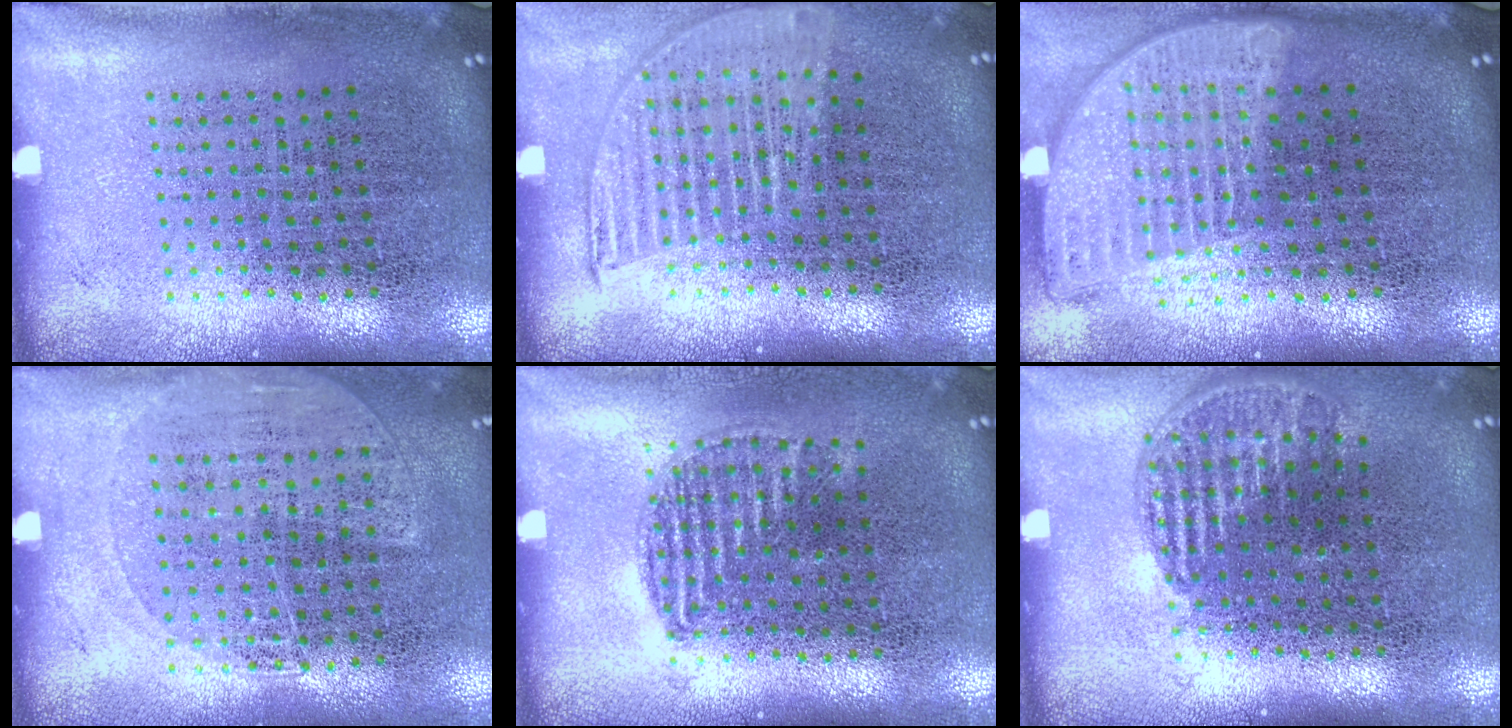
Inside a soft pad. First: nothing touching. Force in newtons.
{"total": 1.2, "press": 1.0, "slide": 0.6}
{"total": 1.9, "press": 1.6, "slide": 1.1}
{"total": 1.2, "press": 1.0, "slide": 0.7}
{"total": 0.9, "press": 0.8, "slide": 0.4}
{"total": 1.2, "press": 1.0, "slide": 0.6}